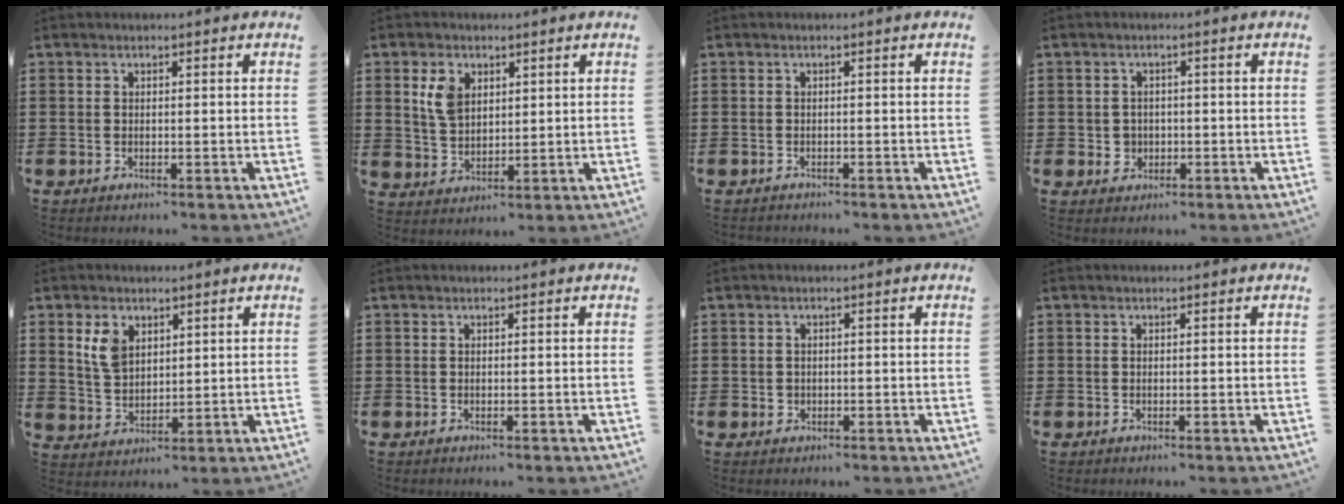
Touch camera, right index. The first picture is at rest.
{"total": 5.2, "force": [2.3, 3.5, 3.1], "torque": [-0.074, 0.012, 0.042]}
{"total": 0.6, "force": [-0.6, 0.1, 0.0], "torque": [-0.001, -0.001, -0.014]}
{"total": 2.3, "force": [-0.5, 2.1, 0.6], "torque": [-0.019, 0.006, -0.012]}
{"total": 5.2, "force": [2.6, 3.4, 3.0], "torque": [-0.071, 0.012, 0.048]}
{"total": 0.0}
{"total": 0.9, "force": [-0.1, 0.9, 0.2], "torque": [-0.007, 0.006, -0.005]}
{"total": 0.0}